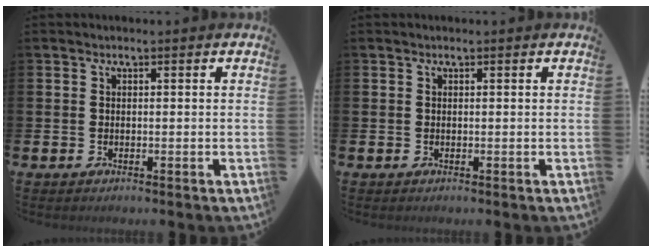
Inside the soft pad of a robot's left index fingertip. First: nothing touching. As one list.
[{"total": 0.0}]